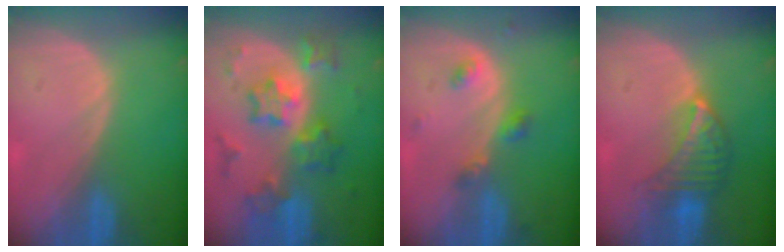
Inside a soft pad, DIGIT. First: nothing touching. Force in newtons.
{"total": 9.0, "press": 9.0, "slide": 0.6}
{"total": 3.5, "press": 3.5, "slide": 0.5}
{"total": 6.7, "press": 6.1, "slide": 2.8}